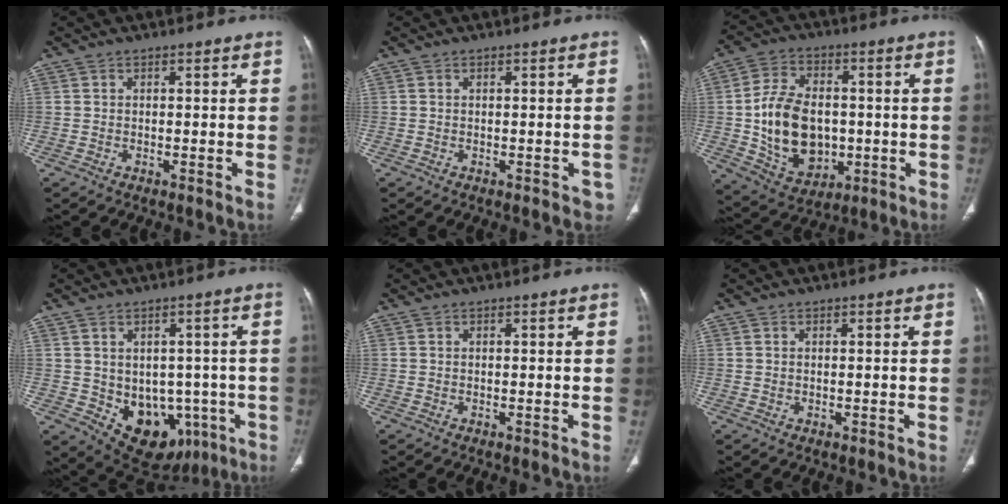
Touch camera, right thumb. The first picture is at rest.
{"total": 2.0, "force": [-0.5, 1.3, 1.4], "torque": [-0.004, 0.005, -0.002]}
{"total": 16.7, "force": [-1.0, 11.8, 11.8], "torque": [-0.181, 0.003, 0.000]}
{"total": 14.0, "force": [-3.7, 10.3, 8.8], "torque": [-0.078, 0.011, -0.023]}
{"total": 0.0}
{"total": 0.0}